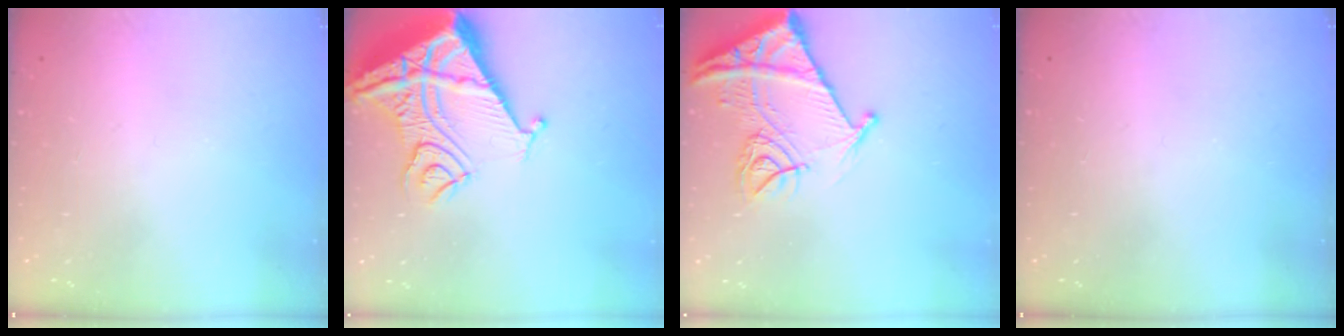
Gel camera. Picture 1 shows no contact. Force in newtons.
{"total": 20.1, "press": 19.9, "slide": 2.1}
{"total": 14.9, "press": 14.8, "slide": 1.6}
{"total": 0.0}